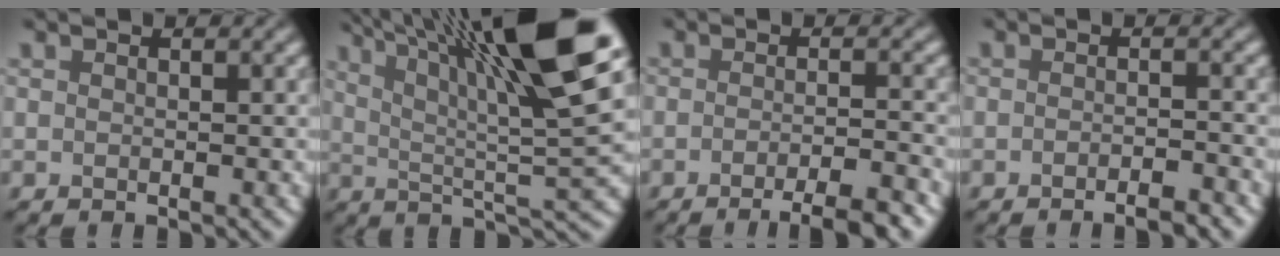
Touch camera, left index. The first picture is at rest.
{"total": 15.1, "force": [7.6, 3.2, 12.6], "torque": [-0.211, 0.018, 0.125]}
{"total": 5.0, "force": [-3.3, 0.8, 3.6], "torque": [-0.051, 0.003, -0.050]}
{"total": 2.4, "force": [-1.9, 0.2, 1.4], "torque": [-0.020, 0.004, -0.030]}